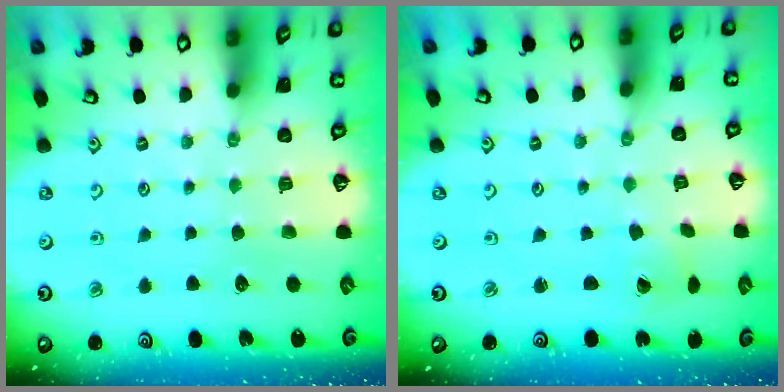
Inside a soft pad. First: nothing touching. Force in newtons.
{"total": 1.6, "press": 1.6, "slide": 0.1}